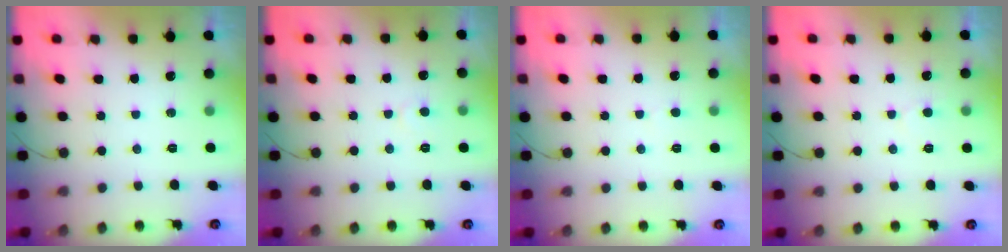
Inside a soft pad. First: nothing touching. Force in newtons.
{"total": 3.9, "press": 3.9, "slide": 0.4}
{"total": 3.8, "press": 3.8, "slide": 0.4}
{"total": 4.3, "press": 4.3, "slide": 0.4}